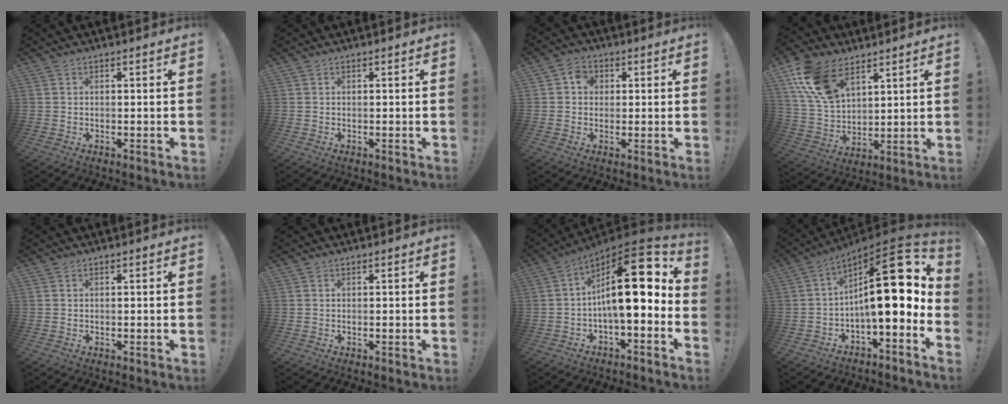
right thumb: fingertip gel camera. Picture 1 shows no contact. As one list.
[{"total": 0.0}, {"total": 4.6, "force": [0.7, 3.9, 2.2], "torque": [-0.031, 0.004, 0.012]}, {"total": 16.5, "force": [9.3, 9.8, 9.5], "torque": [-0.192, -0.042, 0.180]}, {"total": 0.0}, {"total": 0.0}, {"total": 19.1, "force": [3.2, 6.1, 17.8], "torque": [-0.279, -0.019, 0.048]}, {"total": 21.1, "force": [3.0, 6.4, 19.8], "torque": [-0.308, -0.020, 0.047]}]